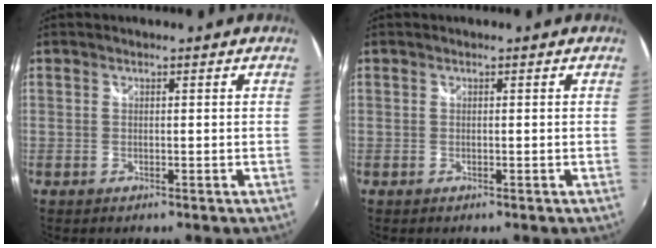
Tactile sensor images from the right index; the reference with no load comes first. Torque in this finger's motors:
{"motor_torque": [0.42, 0.78, 0.00, 0.00]}